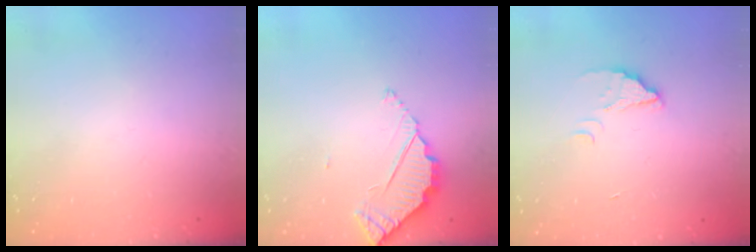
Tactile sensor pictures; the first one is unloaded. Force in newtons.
{"total": 3.8, "press": 3.8, "slide": 0.3}
{"total": 2.7, "press": 2.7, "slide": 0.1}